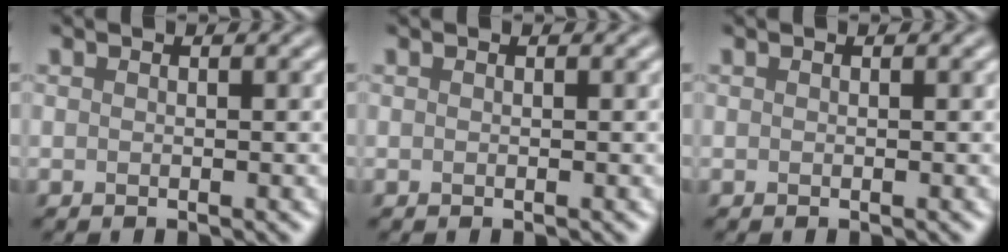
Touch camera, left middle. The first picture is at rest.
{"total": 0.0}
{"total": 0.0}